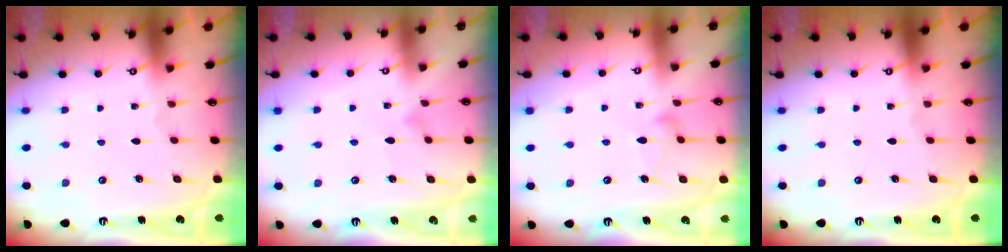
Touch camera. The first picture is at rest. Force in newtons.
{"total": 4.2, "press": 4.2, "slide": 0.3}
{"total": 8.7, "press": 8.7, "slide": 0.4}
{"total": 0.0}